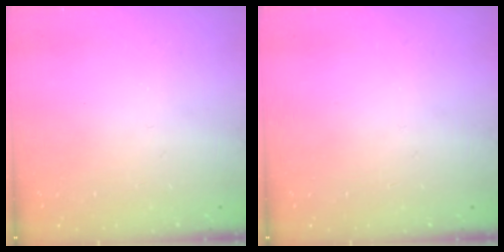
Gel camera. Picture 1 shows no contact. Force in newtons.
{"total": 0.0}